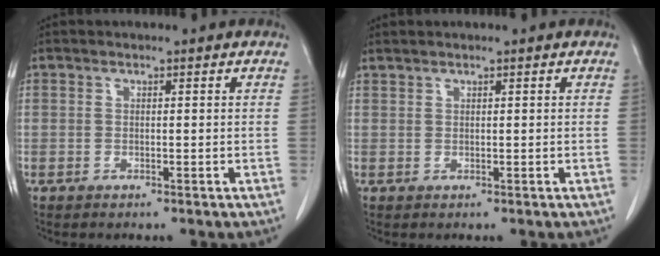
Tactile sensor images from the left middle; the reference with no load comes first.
{"total": 0.6, "force": [0.6, 0.0, 0.0], "torque": [-0.005, 0.005, 0.016]}